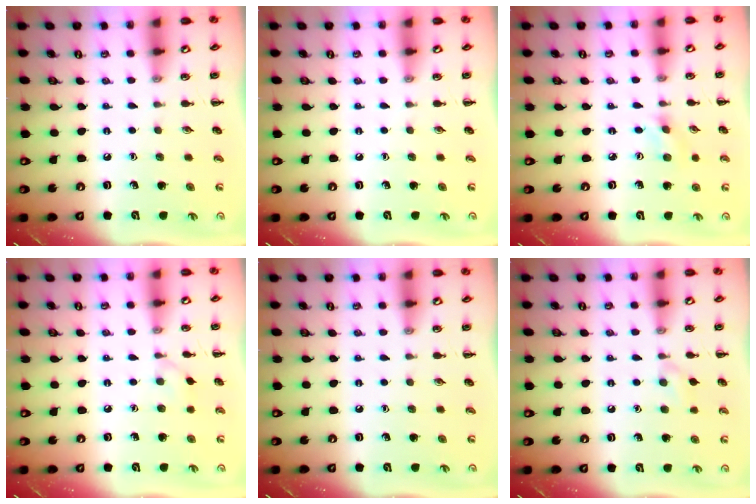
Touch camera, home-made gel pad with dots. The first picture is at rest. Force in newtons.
{"total": 0.0}
{"total": 1.4, "press": 1.3, "slide": 0.4}
{"total": 3.4, "press": 3.1, "slide": 1.4}
{"total": 0.0}
{"total": 5.4, "press": 5.2, "slide": 1.6}